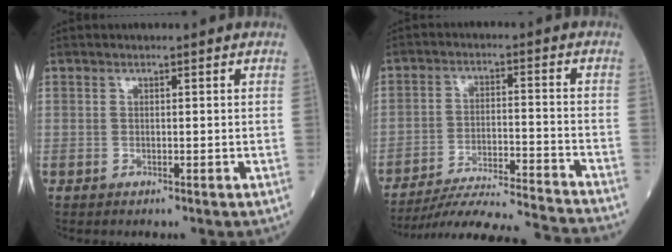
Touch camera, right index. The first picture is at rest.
{"total": 18.7, "force": [-17.8, -1.1, 5.5], "torque": [-0.086, -0.026, -0.264]}